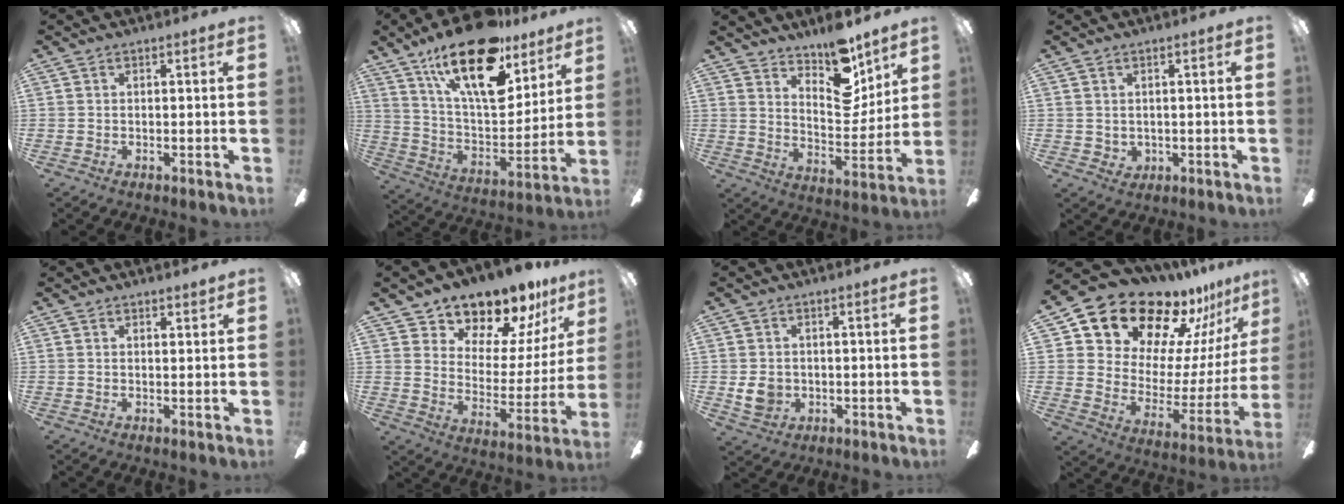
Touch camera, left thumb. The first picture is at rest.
{"total": 24.8, "force": [15.8, 10.4, 16.0], "torque": [-0.267, -0.090, 0.271]}
{"total": 13.4, "force": [10.5, 5.6, 6.2], "torque": [-0.074, -0.076, 0.186]}
{"total": 2.1, "force": [1.0, 1.7, 0.7], "torque": [-0.015, -0.001, 0.018]}
{"total": 1.7, "force": [1.6, 0.5, 0.4], "torque": [-0.001, -0.006, 0.028]}
{"total": 13.2, "force": [12.0, 5.1, 2.4], "torque": [-0.045, -0.114, 0.212]}
{"total": 5.2, "force": [0.1, 4.6, 2.5], "torque": [-0.046, 0.002, 0.002]}
{"total": 19.5, "force": [16.3, 9.4, 5.3], "torque": [-0.104, -0.129, 0.307]}